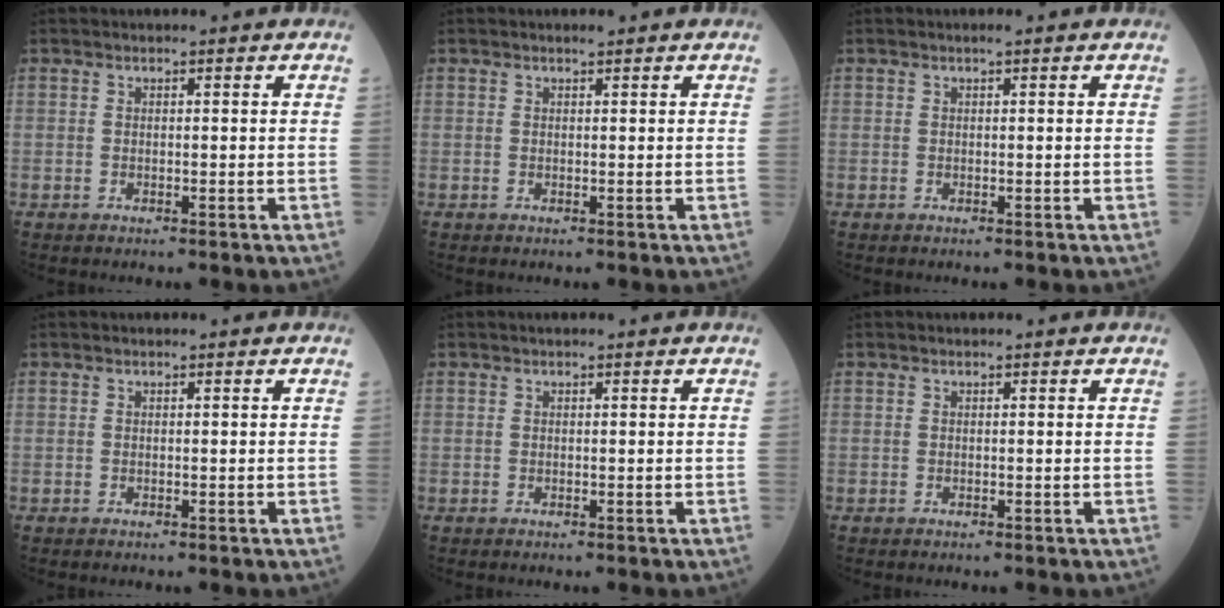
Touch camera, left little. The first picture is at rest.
{"total": 0.6, "force": [0.5, 0.1, 0.3], "torque": [-0.013, -0.001, 0.008]}
{"total": 0.0}
{"total": 0.0}
{"total": 0.0}
{"total": 0.0}